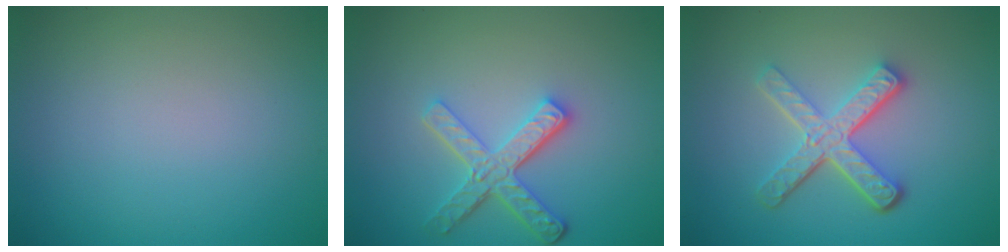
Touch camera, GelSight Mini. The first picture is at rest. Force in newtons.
{"total": 4.2, "press": 3.3, "slide": 2.7}
{"total": 5.0, "press": 3.6, "slide": 3.4}